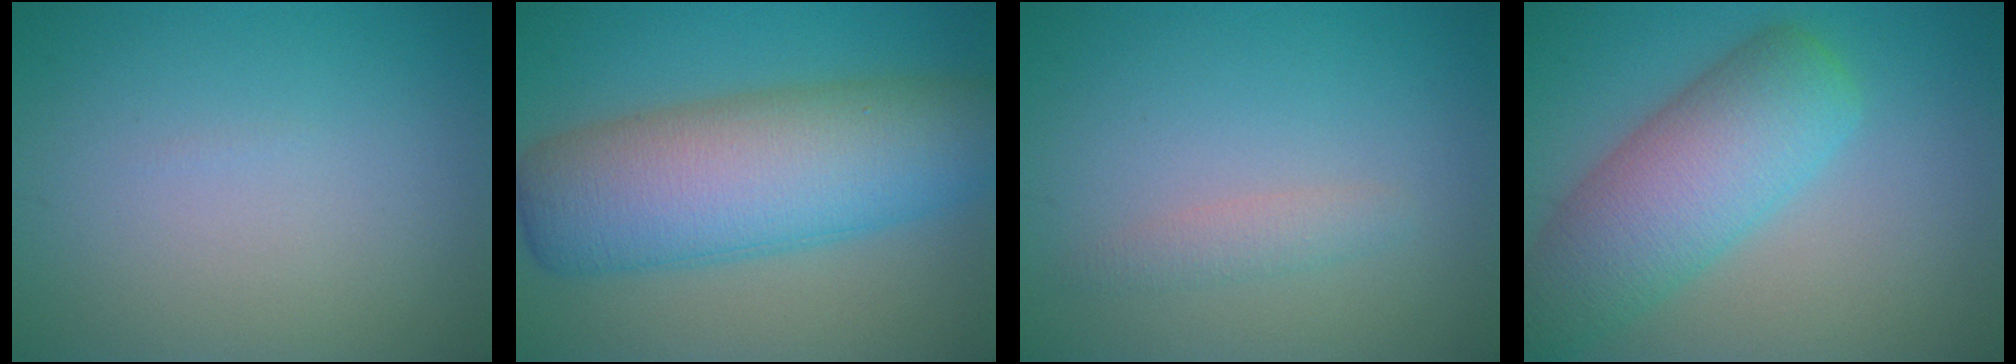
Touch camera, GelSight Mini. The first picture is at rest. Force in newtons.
{"total": 11.6, "press": 11.6, "slide": 0.2}
{"total": 1.4, "press": 1.4, "slide": 0.1}
{"total": 7.9, "press": 7.9, "slide": 0.3}